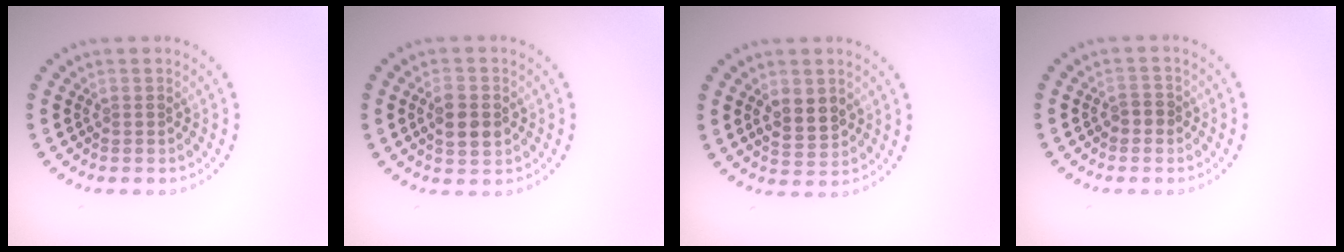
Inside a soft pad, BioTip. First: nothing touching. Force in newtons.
{"total": 3.1, "press": 3.1, "slide": 0.3}
{"total": 2.7, "press": 2.7, "slide": 0.5}
{"total": 1.1, "press": 1.1, "slide": 0.3}